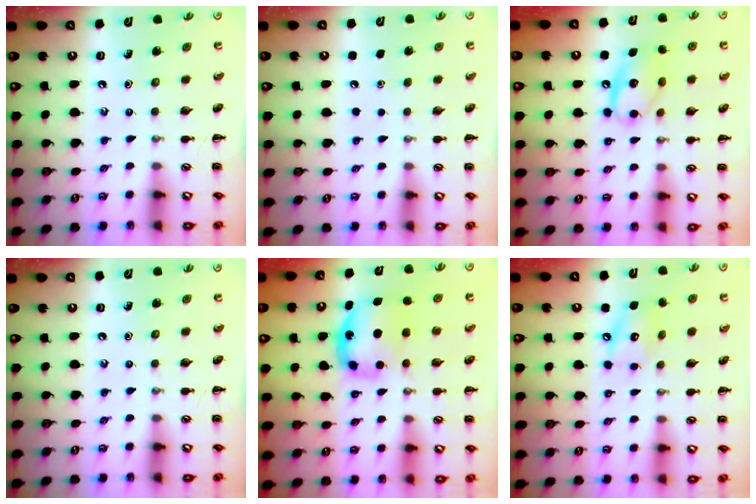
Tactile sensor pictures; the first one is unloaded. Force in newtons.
{"total": 1.5, "press": 1.5, "slide": 0.1}
{"total": 12.0, "press": 11.9, "slide": 1.8}
{"total": 0.0}
{"total": 7.4, "press": 7.3, "slide": 1.1}
{"total": 9.3, "press": 9.3, "slide": 1.2}